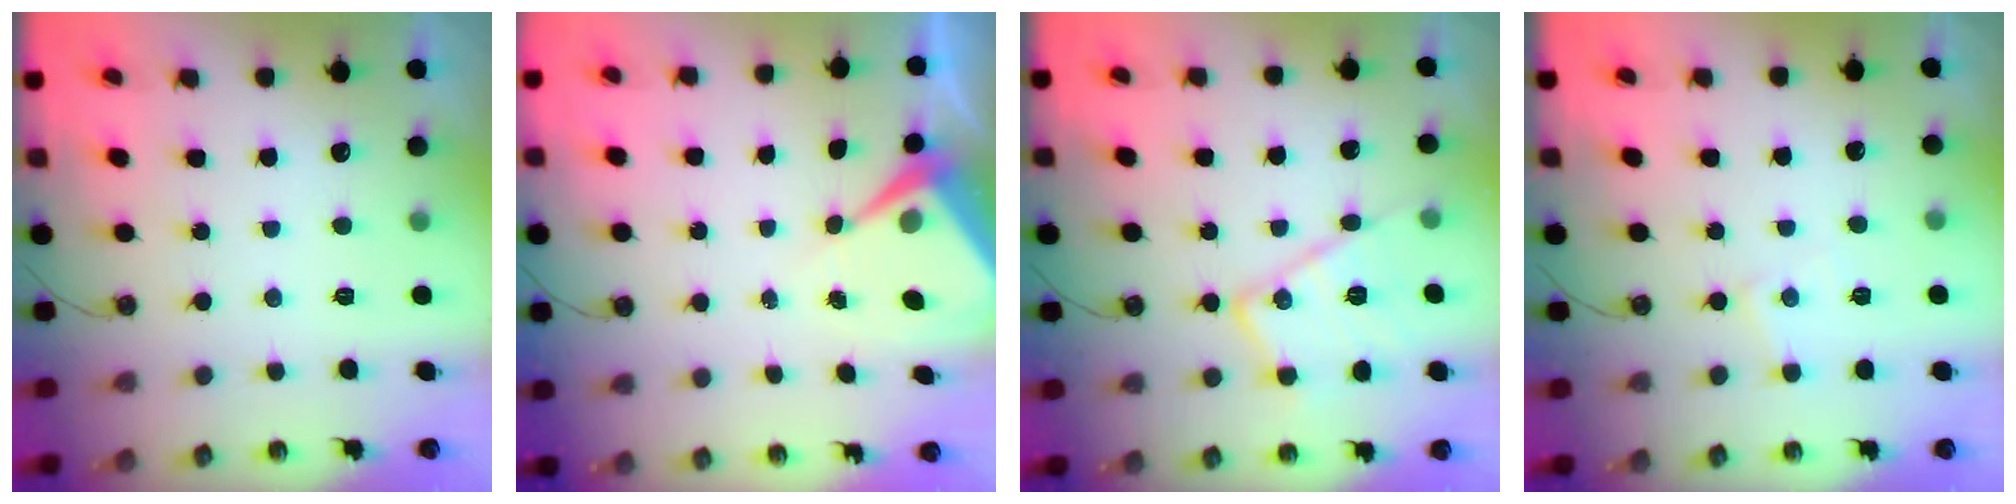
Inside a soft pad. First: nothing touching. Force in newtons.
{"total": 6.6, "press": 6.5, "slide": 0.7}
{"total": 15.3, "press": 15.3, "slide": 0.5}
{"total": 4.6, "press": 4.6, "slide": 0.3}